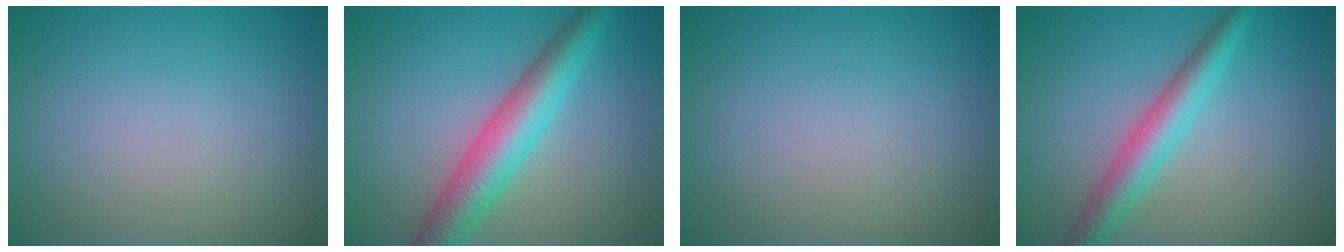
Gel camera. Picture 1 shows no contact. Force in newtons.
{"total": 6.2, "press": 6.2, "slide": 0.1}
{"total": 0.0}
{"total": 4.1, "press": 4.1, "slide": 0.1}